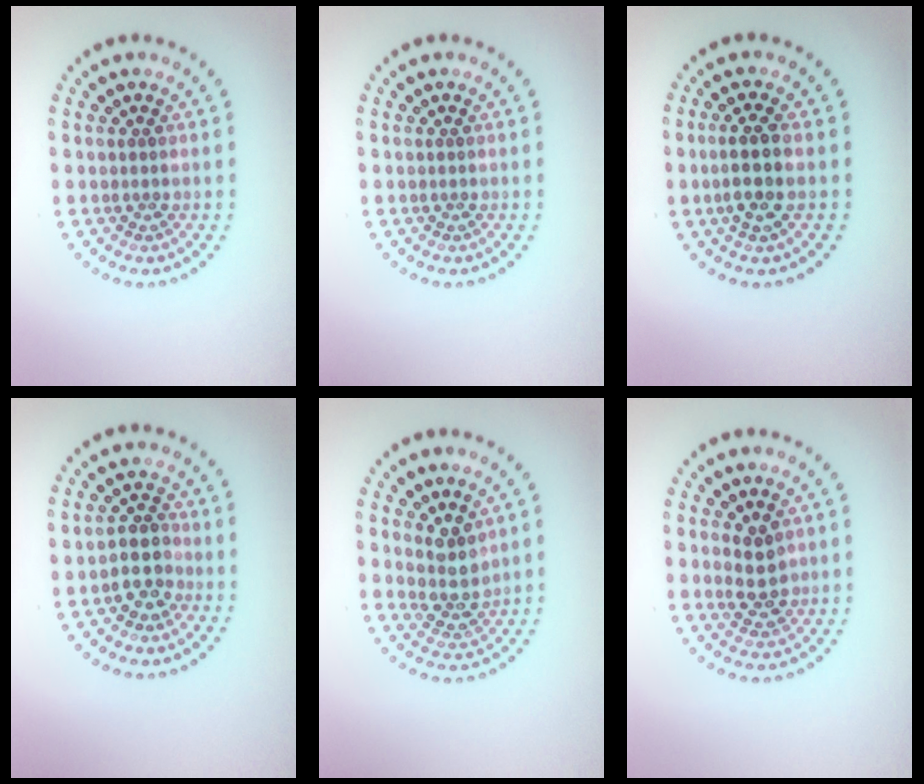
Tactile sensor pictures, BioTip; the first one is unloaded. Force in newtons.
{"total": 0.0}
{"total": 2.8, "press": 2.5, "slide": 1.3}
{"total": 2.6, "press": 2.3, "slide": 1.3}
{"total": 3.0, "press": 2.4, "slide": 1.7}
{"total": 2.6, "press": 2.5, "slide": 0.6}